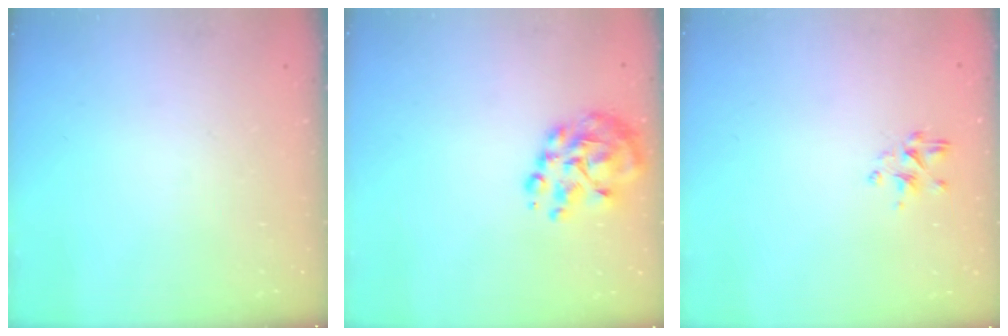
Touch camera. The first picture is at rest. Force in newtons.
{"total": 9.6, "press": 9.2, "slide": 2.5}
{"total": 2.3, "press": 2.1, "slide": 1.0}